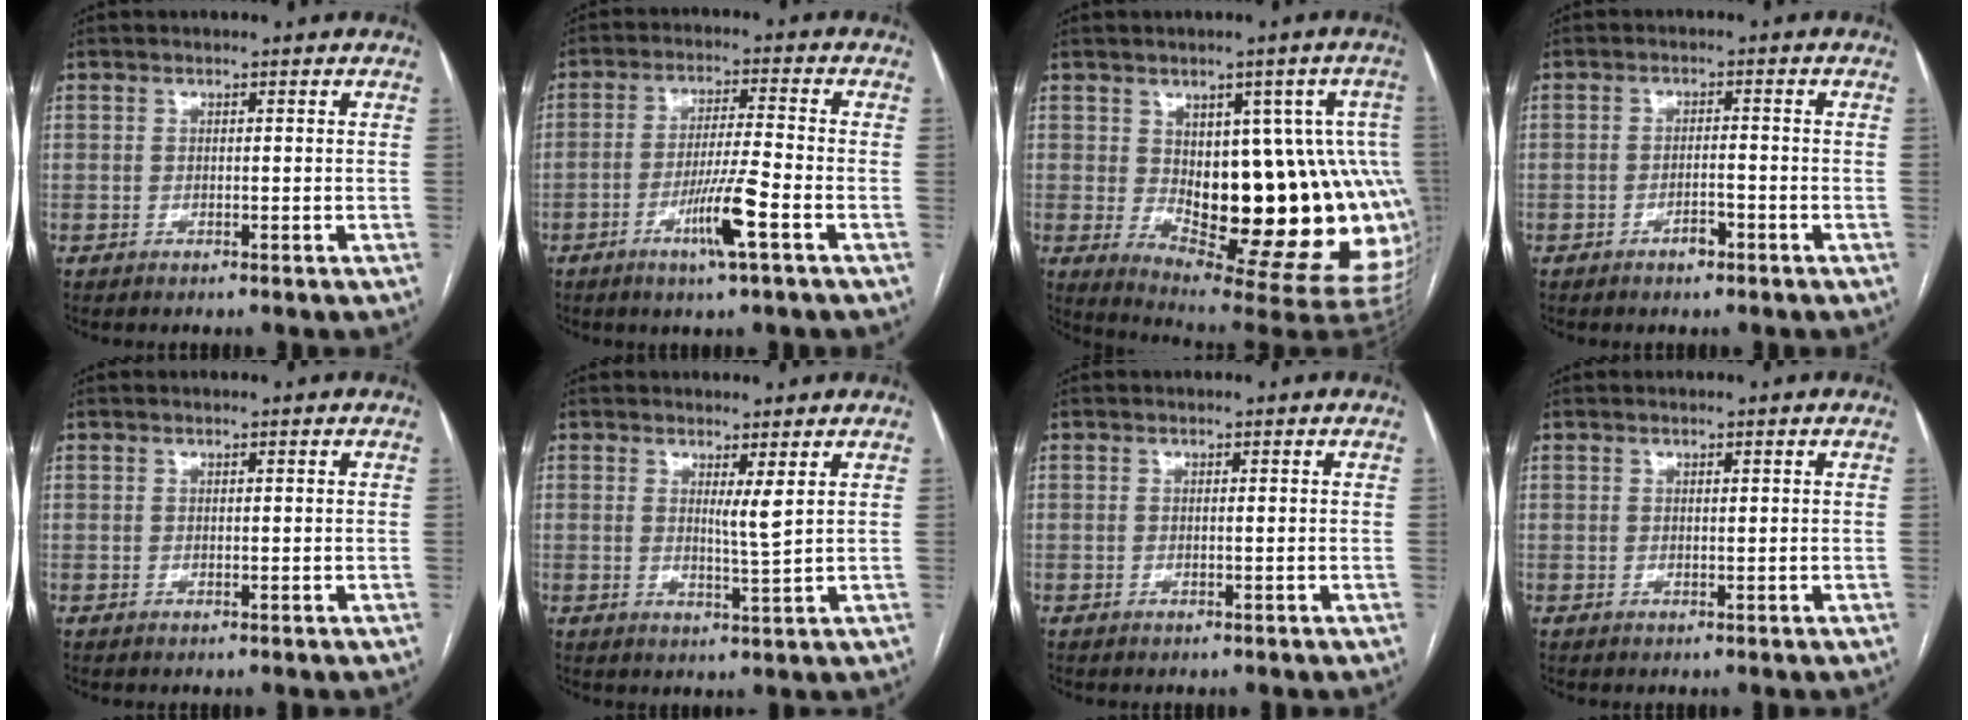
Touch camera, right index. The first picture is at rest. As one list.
[{"total": 7.7, "force": [-3.6, -0.4, 6.9], "torque": [-0.130, -0.007, -0.066]}, {"total": 20.5, "force": [-1.2, 7.5, 19.1], "torque": [-0.169, 0.022, 0.010]}, {"total": 2.5, "force": [-1.7, 0.8, 1.7], "torque": [-0.028, 0.002, -0.027]}, {"total": 0.0}, {"total": 2.7, "force": [1.2, -0.3, 2.4], "torque": [-0.045, -0.013, 0.023]}, {"total": 0.0}, {"total": 0.5, "force": [0.3, 0.1, 0.4], "torque": [-0.009, -0.002, 0.005]}]